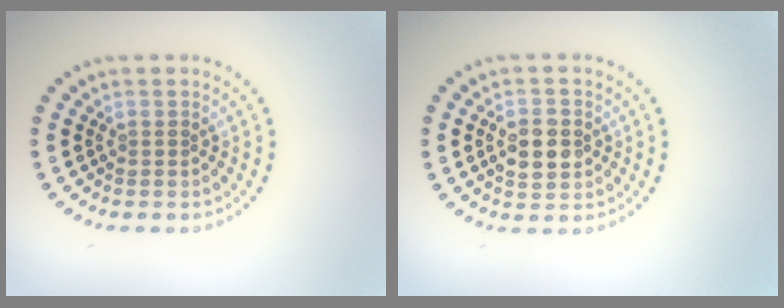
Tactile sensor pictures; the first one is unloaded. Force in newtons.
{"total": 3.4, "press": 3.4, "slide": 0.2}